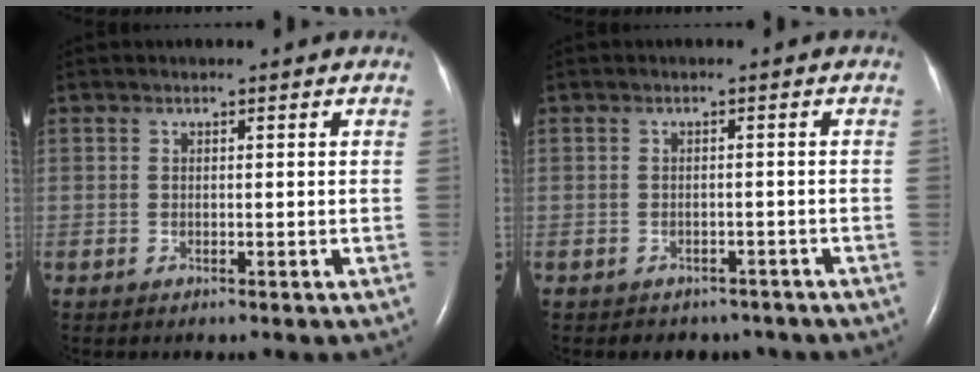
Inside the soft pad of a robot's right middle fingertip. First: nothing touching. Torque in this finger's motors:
{"motor_torque": [0.03, -0.02, 0.01, 0.00]}